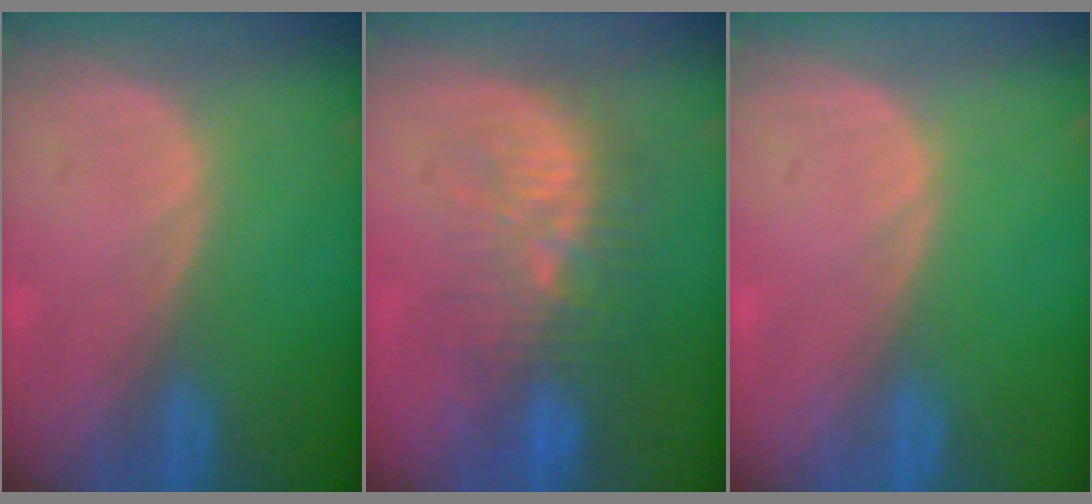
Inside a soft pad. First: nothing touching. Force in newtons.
{"total": 9.4, "press": 9.0, "slide": 2.7}
{"total": 0.0}